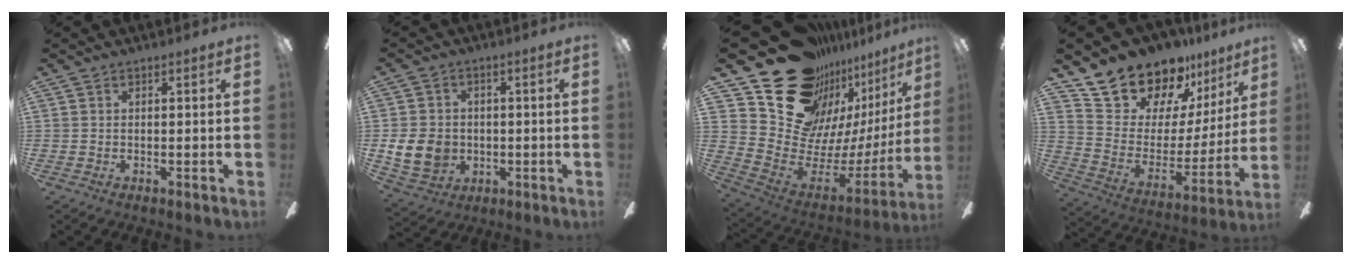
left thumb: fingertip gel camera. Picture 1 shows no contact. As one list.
[{"total": 9.8, "force": [-1.3, 8.2, 5.2], "torque": [-0.126, 0.019, -0.020]}, {"total": 22.3, "force": [16.2, 13.1, 7.8], "torque": [-0.125, -0.125, 0.328]}, {"total": 18.6, "force": [16.5, 7.8, 3.8], "torque": [-0.087, -0.137, 0.306]}]